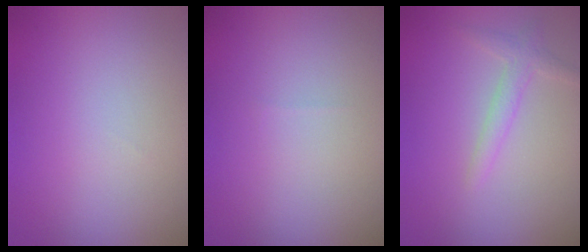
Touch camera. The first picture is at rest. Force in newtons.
{"total": 0.0}
{"total": 1.7, "press": 1.7, "slide": 0.1}